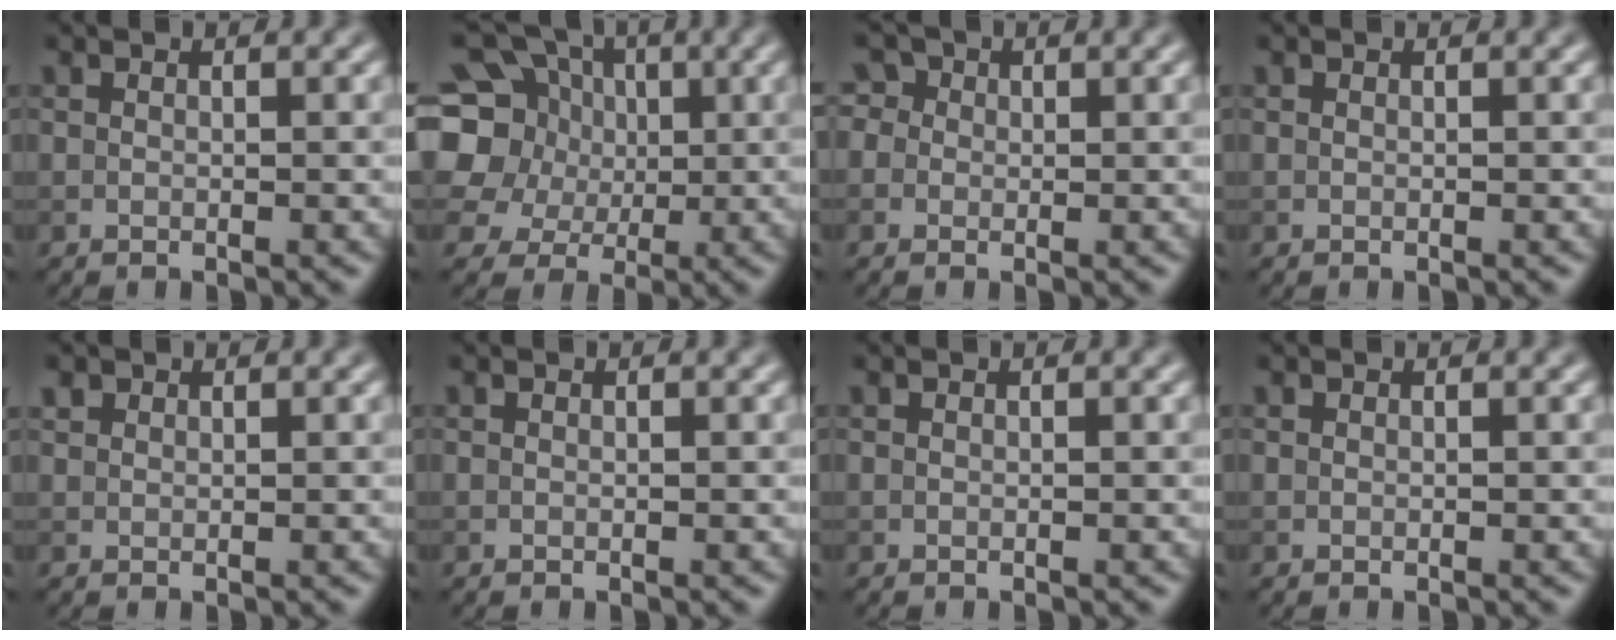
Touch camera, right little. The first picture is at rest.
{"total": 11.1, "force": [2.5, 9.4, 5.2], "torque": [-0.131, 0.031, 0.018]}
{"total": 3.6, "force": [1.5, 2.9, 1.4], "torque": [-0.007, 0.026, -0.007]}
{"total": 0.0}
{"total": 0.8, "force": [0.6, 0.5, 0.1], "torque": [-0.001, 0.001, 0.012]}
{"total": 0.0}
{"total": 0.0}
{"total": 0.0}